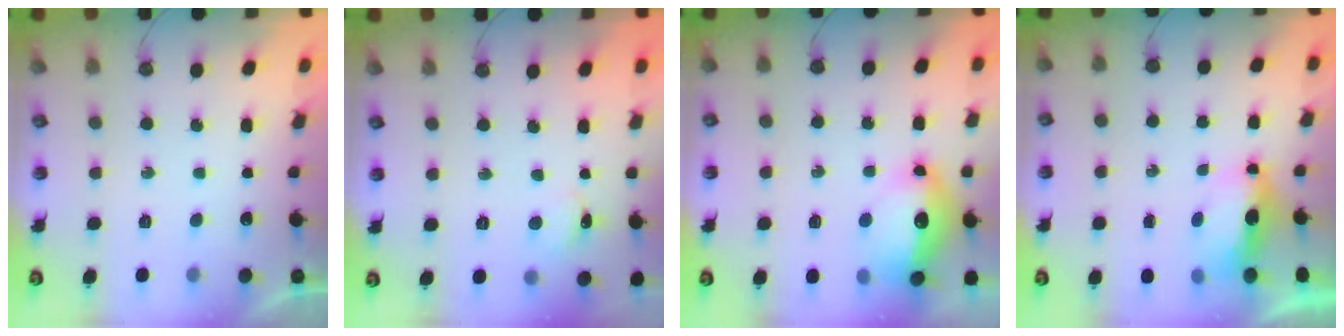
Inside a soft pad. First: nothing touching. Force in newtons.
{"total": 2.2, "press": 2.2, "slide": 0.3}
{"total": 15.1, "press": 15.1, "slide": 1.2}
{"total": 6.5, "press": 6.4, "slide": 1.1}